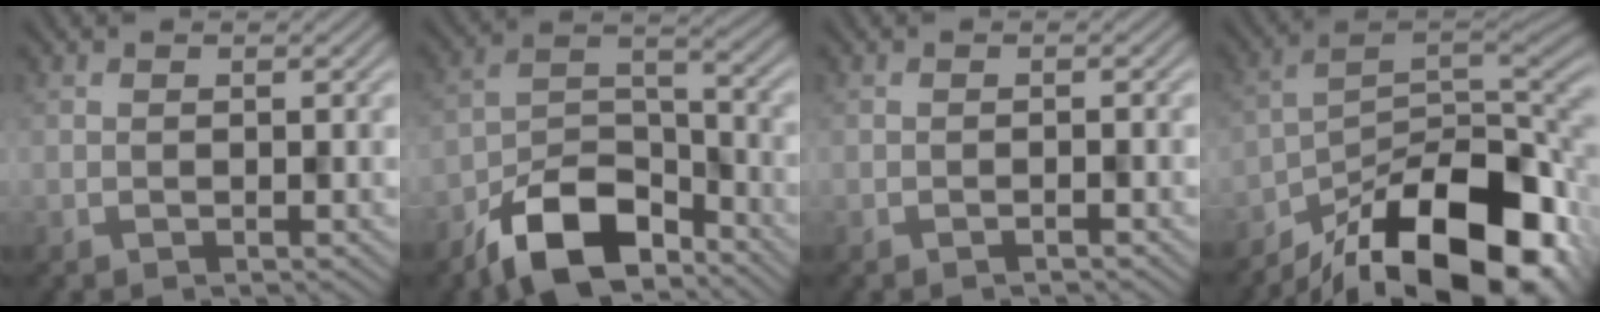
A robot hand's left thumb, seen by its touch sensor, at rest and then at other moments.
{"total": 11.3, "force": [-8.1, 5.0, 6.1], "torque": [-0.110, -0.001, -0.164]}
{"total": 0.7, "force": [-0.6, 0.0, 0.5], "torque": [-0.009, 0.002, -0.012]}
{"total": 17.8, "force": [-12.2, 6.8, 11.1], "torque": [-0.194, -0.028, -0.191]}